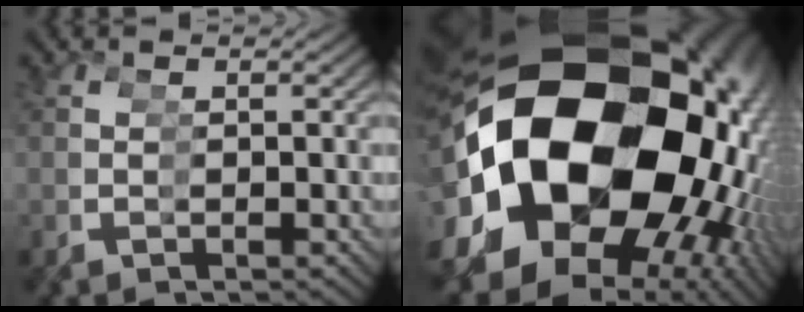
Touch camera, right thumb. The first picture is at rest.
{"total": 30.8, "force": [0.6, 20.4, 23.1], "torque": [-0.406, -0.037, 0.029]}